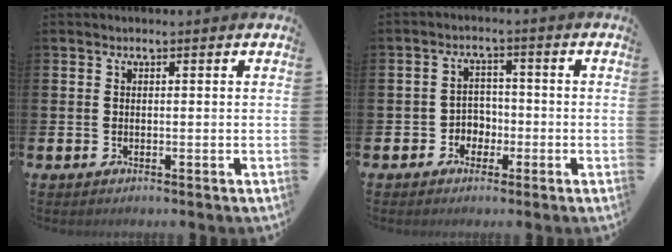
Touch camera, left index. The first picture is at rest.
{"total": 3.0, "force": [-1.5, 2.5, 0.7], "torque": [-0.019, 0.003, -0.038]}